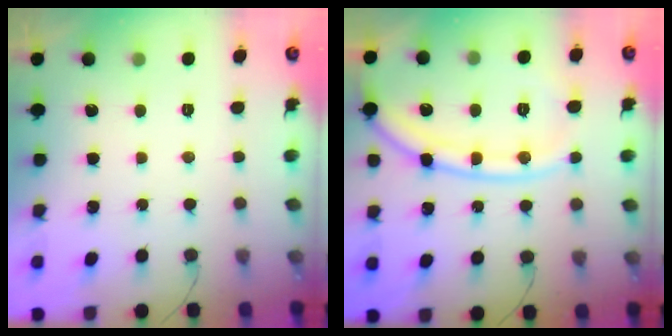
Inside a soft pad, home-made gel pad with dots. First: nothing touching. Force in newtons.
{"total": 15.3, "press": 15.2, "slide": 1.6}